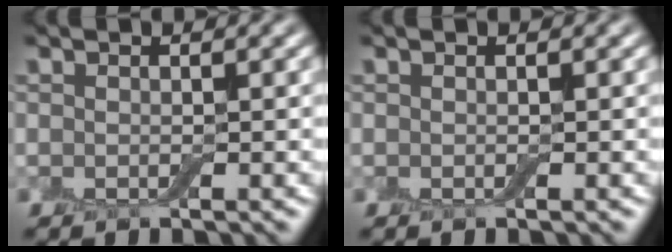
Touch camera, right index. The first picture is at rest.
{"total": 0.0}